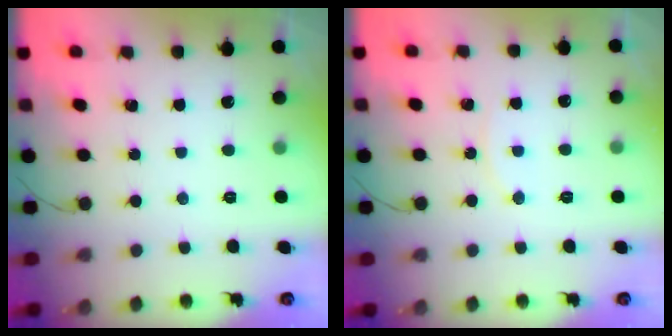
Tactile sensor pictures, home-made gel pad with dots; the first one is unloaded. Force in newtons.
{"total": 5.4, "press": 5.4, "slide": 0.1}